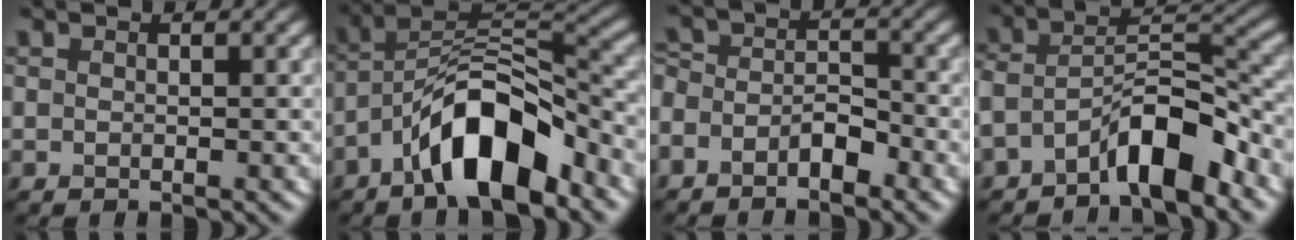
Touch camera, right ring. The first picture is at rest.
{"total": 9.3, "force": [-5.2, 3.4, 7.0], "torque": [-0.110, 0.020, -0.094]}
{"total": 3.2, "force": [-2.1, 1.4, 1.9], "torque": [-0.033, 0.009, -0.044]}
{"total": 6.6, "force": [-4.1, 2.1, 4.7], "torque": [-0.081, 0.012, -0.078]}